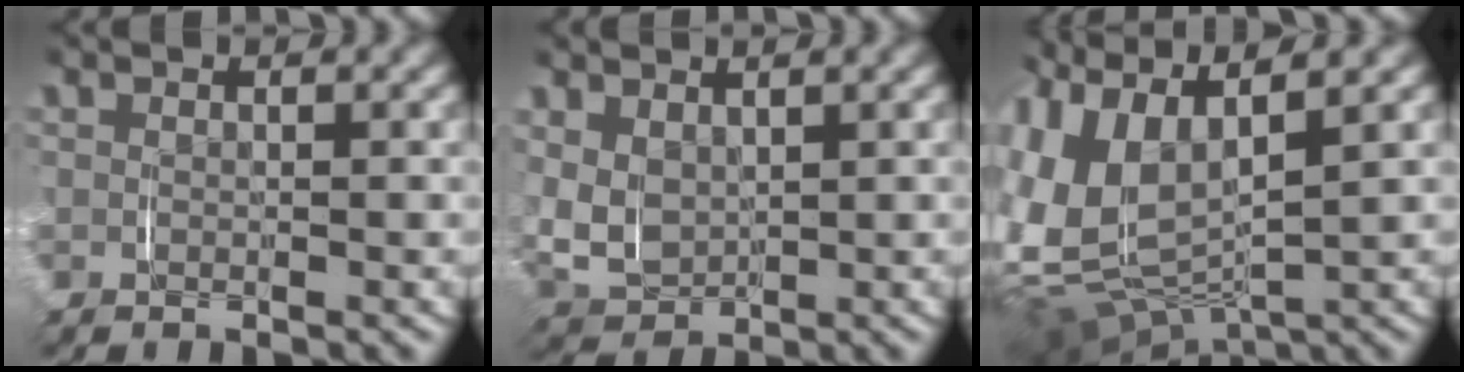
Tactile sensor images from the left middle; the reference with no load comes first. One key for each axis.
{"total": 7.2, "fx": 1.0, "fy": 6.1, "fz": 3.6, "tx": -0.117, "ty": -0.022, "tz": 0.023}
{"total": 13.9, "fx": 0.1, "fy": 11.0, "fz": 8.6, "tx": -0.231, "ty": -0.038, "tz": 0.008}